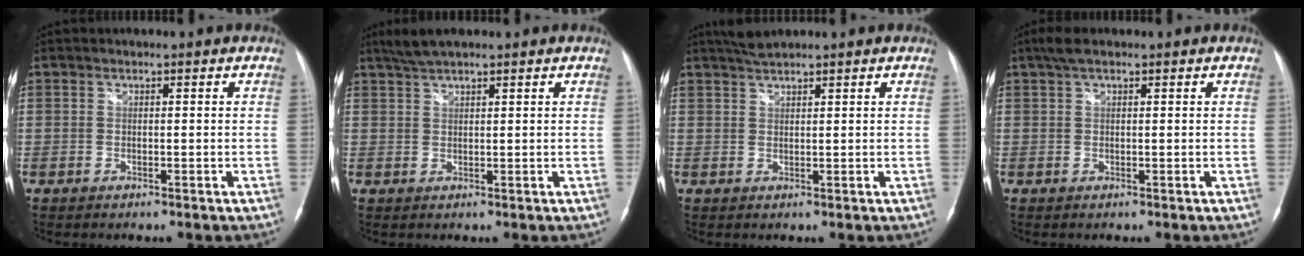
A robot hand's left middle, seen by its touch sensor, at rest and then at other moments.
{"total": 3.7, "force": [3.1, 0.3, 2.0], "torque": [-0.048, 0.012, 0.062]}
{"total": 2.8, "force": [2.6, 0.0, 1.0], "torque": [-0.025, 0.010, 0.051]}
{"total": 2.9, "force": [2.0, 0.8, 1.9], "torque": [-0.044, 0.020, 0.037]}